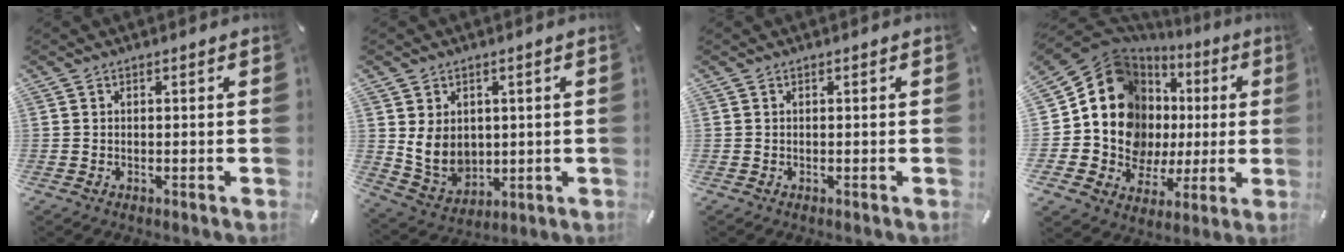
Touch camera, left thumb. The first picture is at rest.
{"total": 8.7, "force": [1.8, 7.4, 4.2], "torque": [-0.094, -0.013, 0.035]}
{"total": 0.0}
{"total": 17.8, "force": [4.1, 14.9, 8.9], "torque": [-0.165, -0.048, 0.091]}